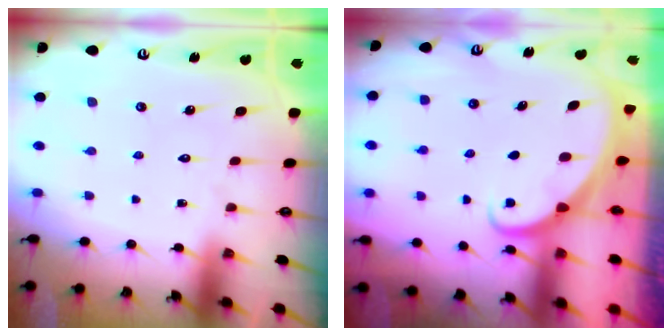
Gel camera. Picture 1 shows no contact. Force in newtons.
{"total": 1.6, "press": 1.6, "slide": 0.0}